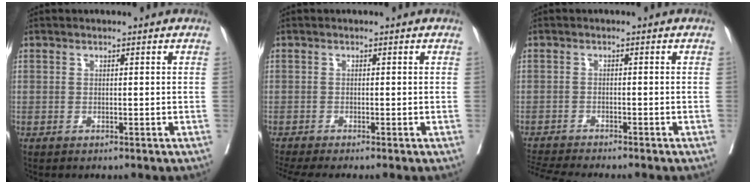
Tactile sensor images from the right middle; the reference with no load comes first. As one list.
[{"total": 4.0, "force": [-3.5, -0.6, 1.8], "torque": [-0.028, -0.015, -0.062]}, {"total": 6.9, "force": [-6.5, -0.6, 2.4], "torque": [-0.040, -0.015, -0.105]}]